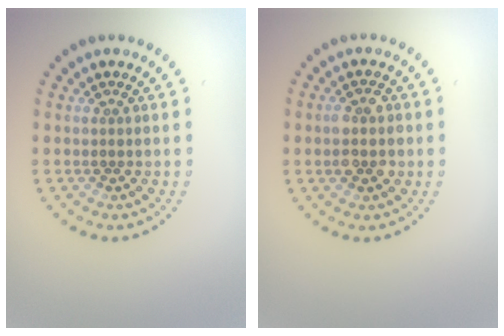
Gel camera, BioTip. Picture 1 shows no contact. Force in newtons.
{"total": 2.8, "press": 2.8, "slide": 0.3}